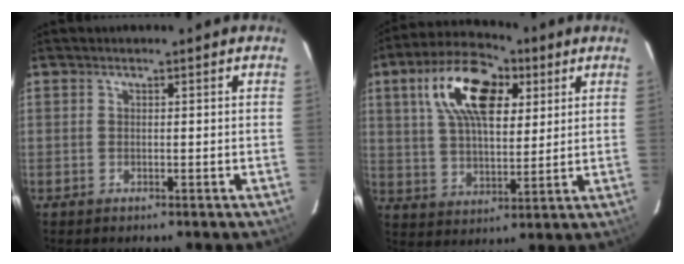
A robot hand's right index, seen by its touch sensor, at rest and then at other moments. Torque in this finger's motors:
{"motor_torque": [1.59, 0.54, 0.68, 0.21]}